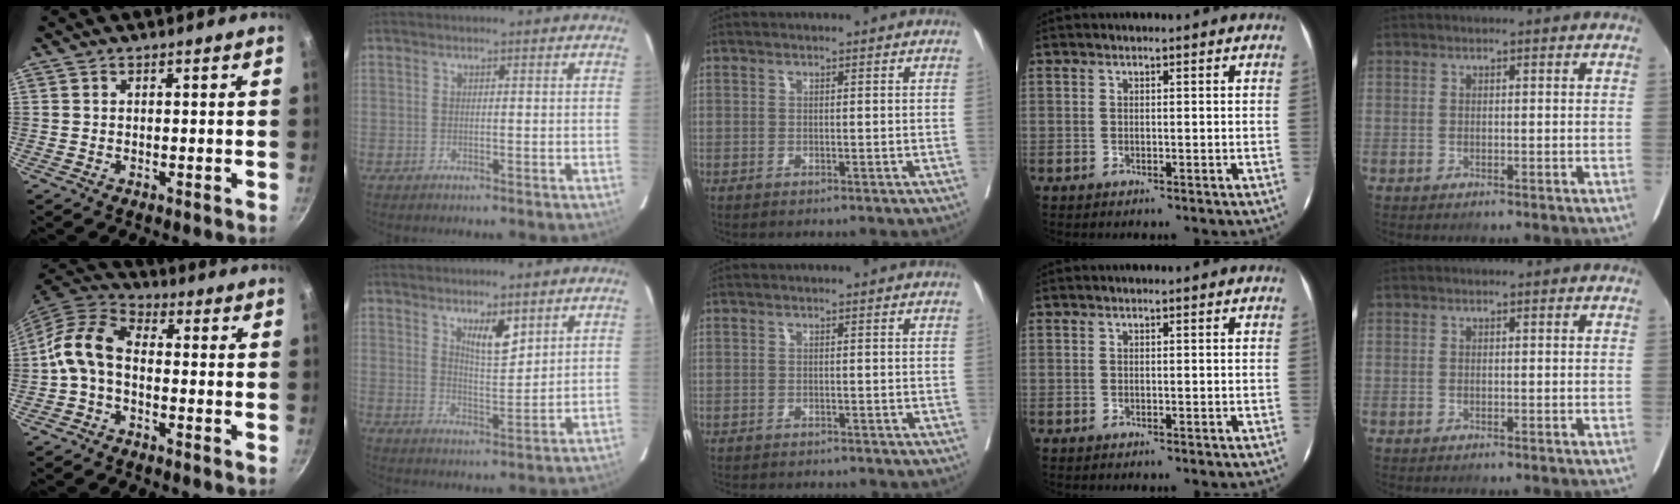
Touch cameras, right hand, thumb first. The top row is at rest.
{"thumb": {"total": 9.7, "force": [-1.4, 6.0, 7.6], "torque": [-0.149, 0.031, -0.042]}, "index": {"total": 5.2, "force": [3.2, 1.3, 3.8], "torque": [-0.070, -0.008, 0.060]}, "middle": {"total": 6.8, "force": [-6.3, 1.4, 2.3], "torque": [-0.024, -0.006, -0.080]}}